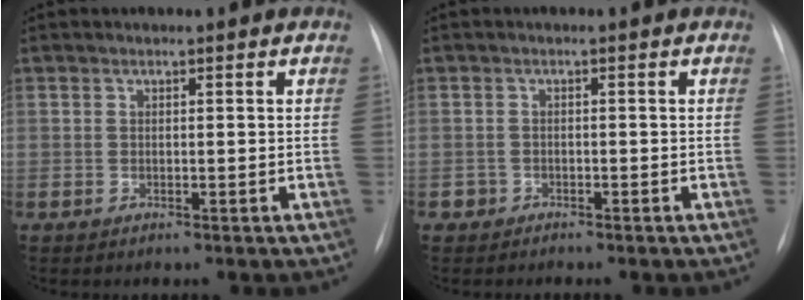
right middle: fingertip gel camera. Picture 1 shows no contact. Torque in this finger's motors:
{"motor_torque": [0.08, -0.09, 0.07, 0.01]}